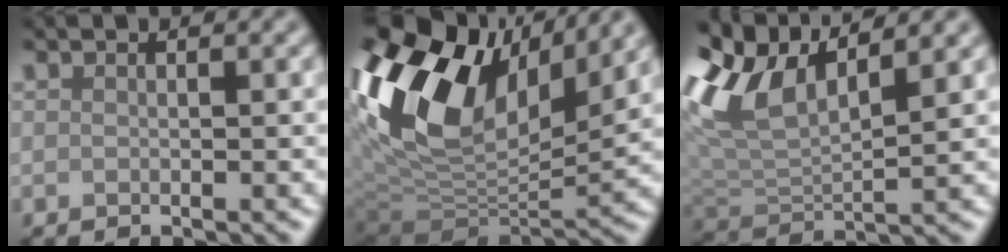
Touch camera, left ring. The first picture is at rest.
{"total": 15.8, "force": [5.2, 9.7, 11.3], "torque": [-0.253, 0.035, 0.089]}
{"total": 7.3, "force": [3.9, 3.5, 5.1], "torque": [-0.120, 0.014, 0.078]}